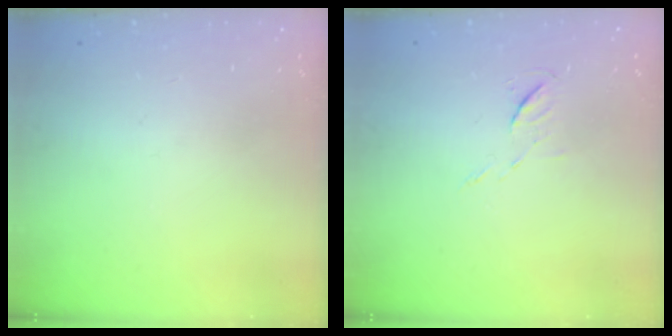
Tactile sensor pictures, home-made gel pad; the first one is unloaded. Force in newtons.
{"total": 5.3, "press": 5.3, "slide": 0.5}